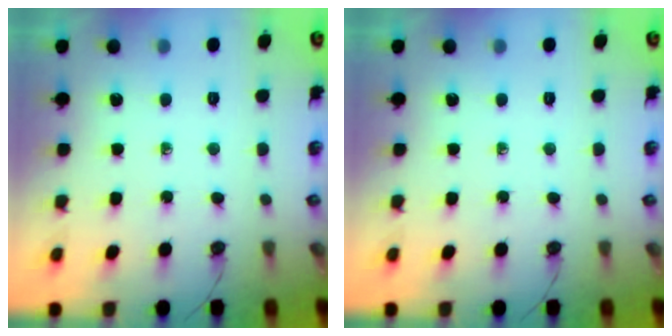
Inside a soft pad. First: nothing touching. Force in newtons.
{"total": 0.0}